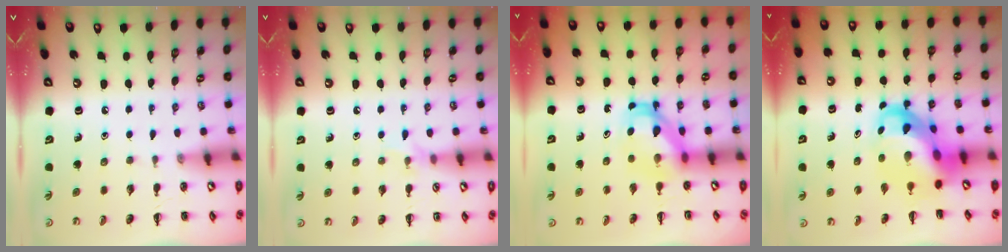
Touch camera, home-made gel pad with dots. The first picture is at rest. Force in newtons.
{"total": 4.5, "press": 4.4, "slide": 1.1}
{"total": 5.8, "press": 5.8, "slide": 0.4}
{"total": 8.9, "press": 8.5, "slide": 2.3}